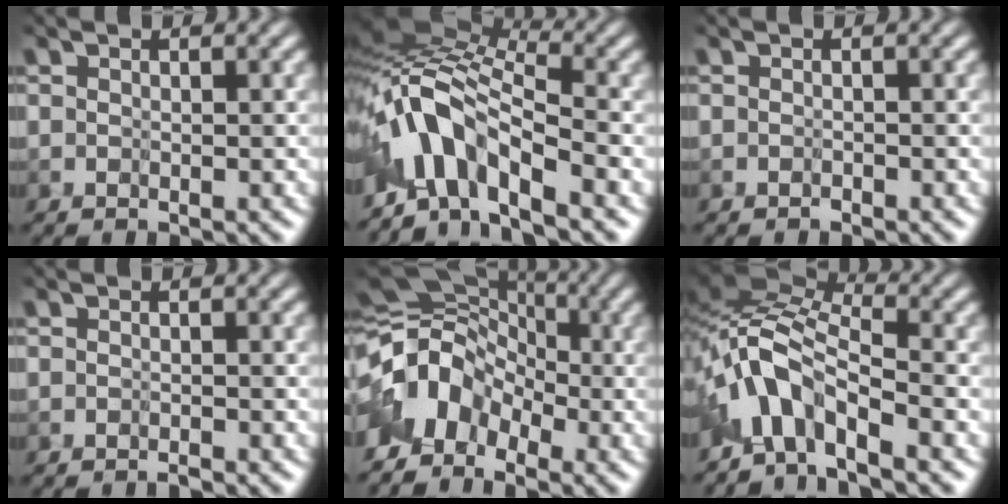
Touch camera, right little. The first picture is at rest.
{"total": 6.9, "force": [-4.4, 1.6, 5.1], "torque": [-0.097, 0.023, -0.097]}
{"total": 1.1, "force": [-0.9, -0.2, -0.6], "torque": [0.015, 0.001, -0.014]}
{"total": 1.1, "force": [-1.0, -0.1, -0.4], "torque": [0.010, 0.000, -0.017]}
{"total": 5.0, "force": [-3.5, 3.0, 2.0], "torque": [-0.040, 0.010, -0.079]}
{"total": 5.0, "force": [-3.7, 0.5, 3.3], "torque": [-0.064, 0.021, -0.092]}